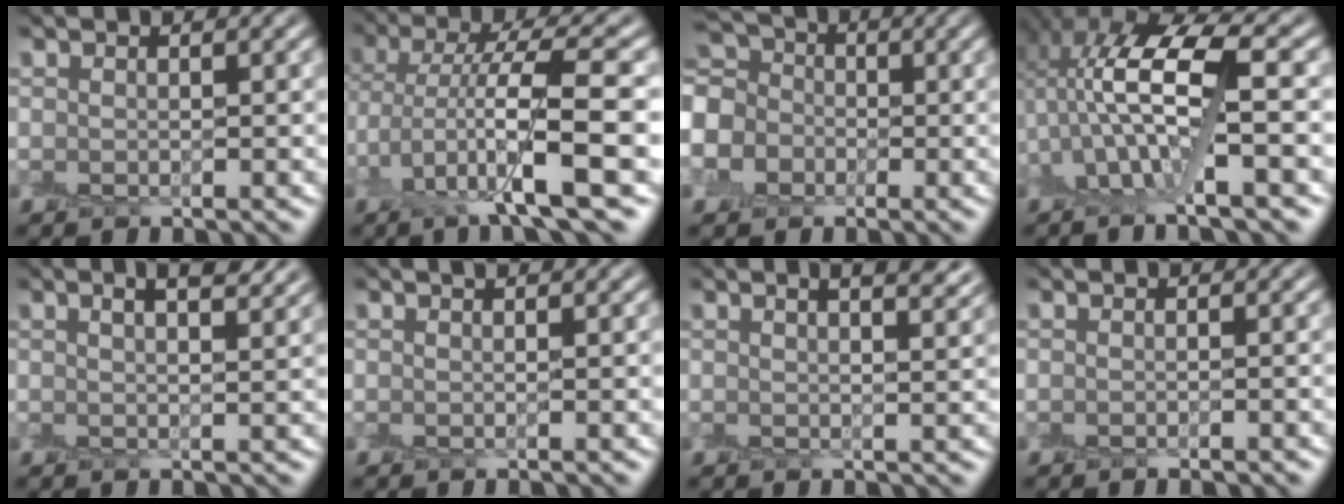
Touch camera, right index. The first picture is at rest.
{"total": 8.2, "force": [-1.3, 1.9, 7.8], "torque": [-0.139, 0.014, -0.027]}
{"total": 7.3, "force": [-1.8, 6.5, 2.8], "torque": [-0.083, 0.010, -0.052]}
{"total": 7.8, "force": [1.3, 2.8, 7.1], "torque": [-0.147, 0.010, 0.022]}
{"total": 3.9, "force": [2.2, 1.1, 3.0], "torque": [-0.033, 0.012, 0.019]}
{"total": 1.0, "force": [0.5, 0.2, 0.8], "torque": [-0.013, 0.000, 0.004]}
{"total": 5.4, "force": [3.2, 2.1, 3.8], "torque": [-0.023, 0.027, 0.016]}
{"total": 0.5, "force": [-0.2, 0.2, 0.4], "torque": [-0.001, -0.003, -0.006]}